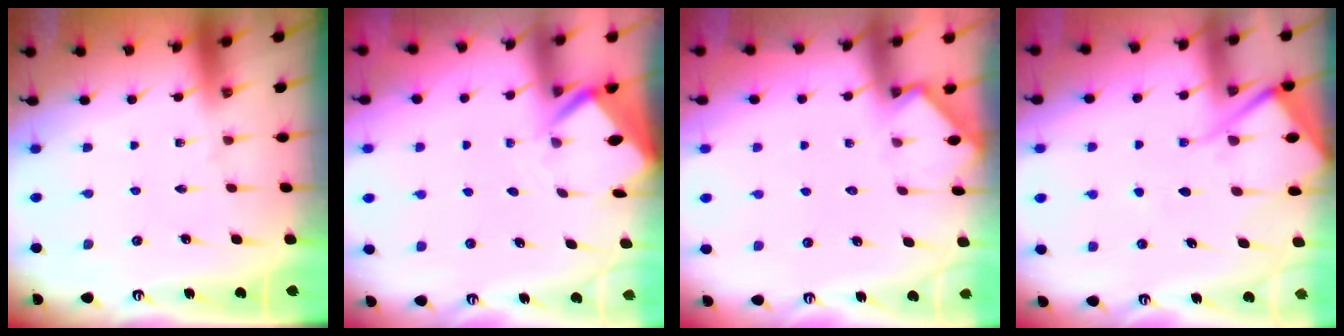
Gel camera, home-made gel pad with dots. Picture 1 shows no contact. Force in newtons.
{"total": 2.8, "press": 2.8, "slide": 0.1}
{"total": 2.6, "press": 2.5, "slide": 0.3}
{"total": 10.1, "press": 10.0, "slide": 0.9}